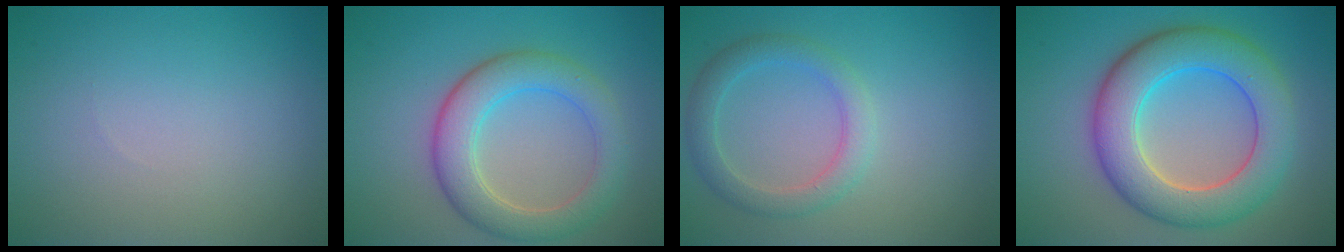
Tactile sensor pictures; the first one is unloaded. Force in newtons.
{"total": 5.5, "press": 5.4, "slide": 0.3}
{"total": 3.0, "press": 3.0, "slide": 0.2}
{"total": 8.4, "press": 8.4, "slide": 0.3}